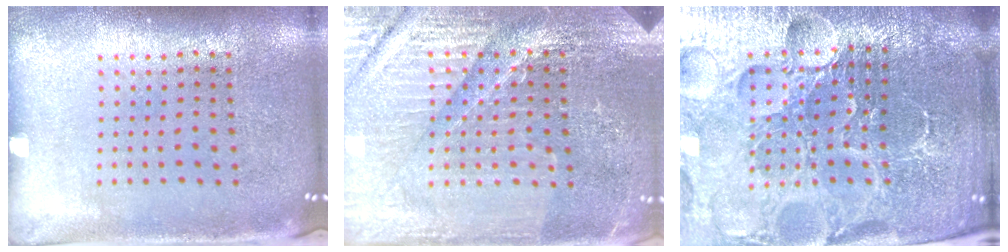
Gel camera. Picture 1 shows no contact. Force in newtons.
{"total": 4.6, "press": 4.4, "slide": 1.4}
{"total": 6.8, "press": 6.0, "slide": 3.2}